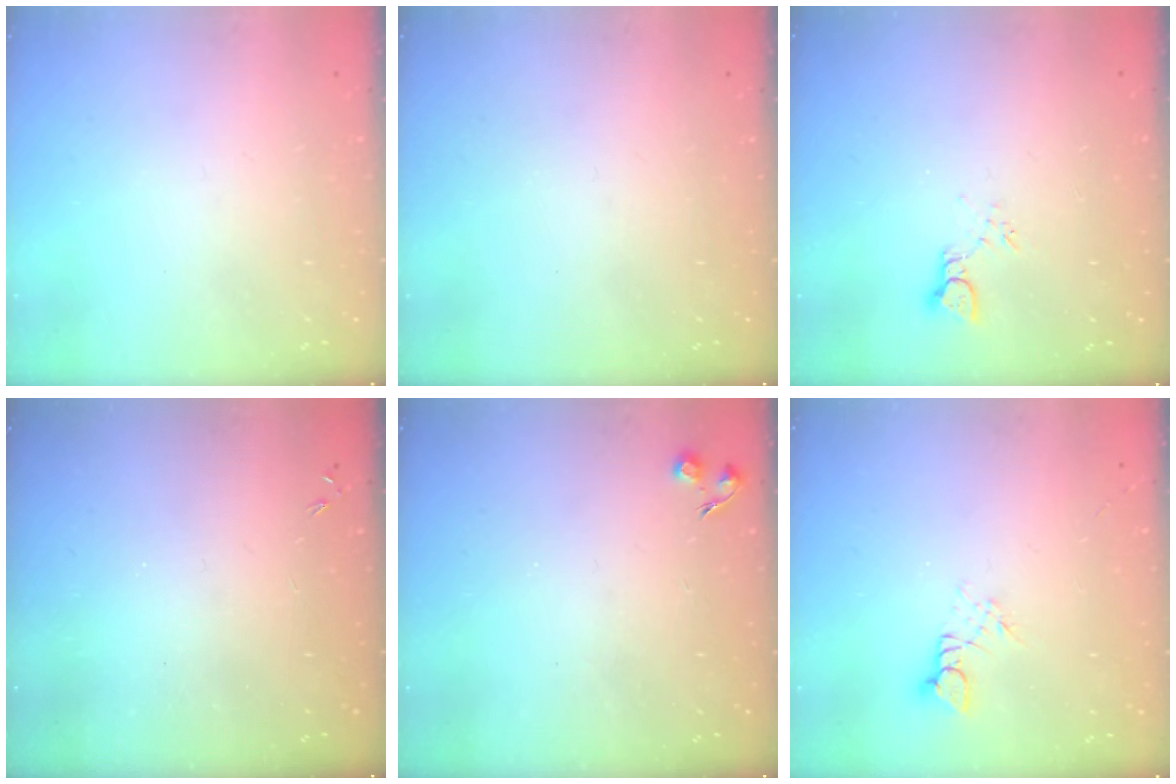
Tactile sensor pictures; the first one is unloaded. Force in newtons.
{"total": 0.0}
{"total": 2.3, "press": 2.3, "slide": 0.1}
{"total": 0.0}
{"total": 4.9, "press": 4.9, "slide": 0.5}
{"total": 3.0, "press": 3.0, "slide": 0.2}